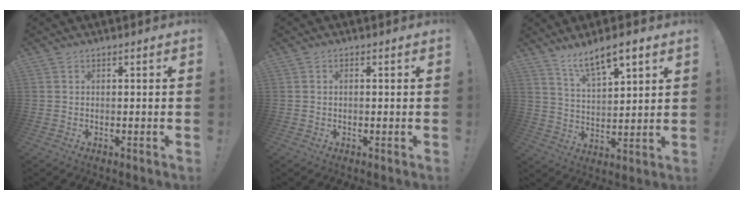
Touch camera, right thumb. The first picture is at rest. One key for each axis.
{"total": 0.8, "fx": 0.0, "fy": 0.5, "fz": 0.6, "tx": -0.008, "ty": 0.000, "tz": -0.001}
{"total": 9.9, "fx": 7.4, "fy": 3.1, "fz": 5.9, "tx": -0.093, "ty": -0.045, "tz": 0.129}